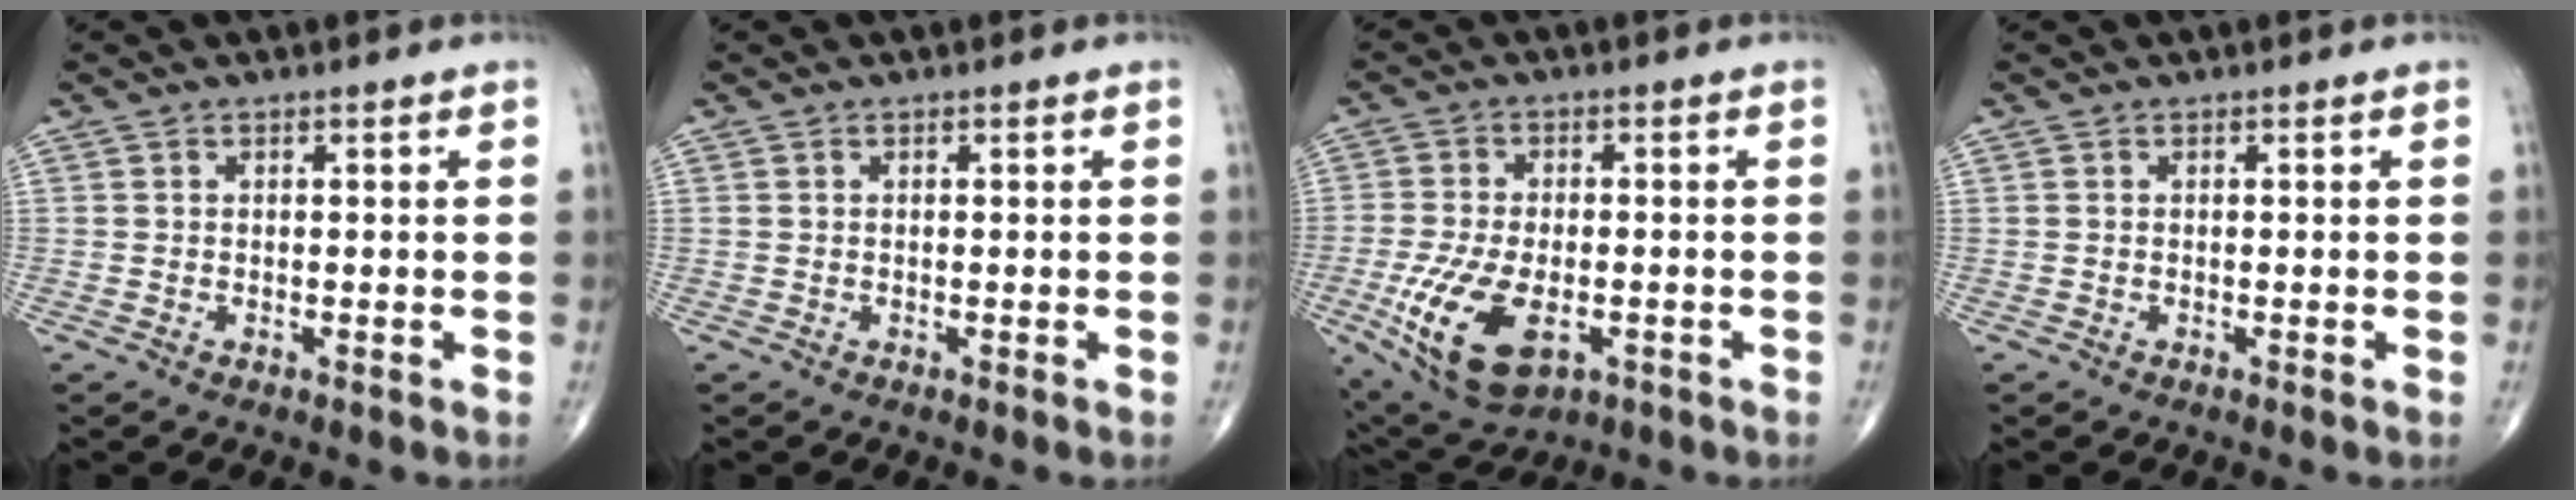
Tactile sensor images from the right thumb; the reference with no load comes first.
{"total": 0.0}
{"total": 13.8, "force": [-4.4, 7.3, 10.8], "torque": [-0.213, -0.001, -0.063]}
{"total": 0.0}